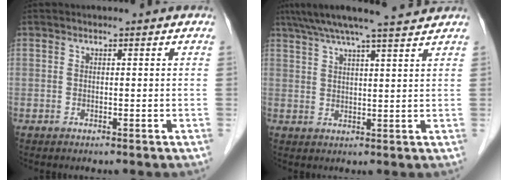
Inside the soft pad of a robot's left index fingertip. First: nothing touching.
{"total": 11.1, "force": [9.6, -0.2, 5.6], "torque": [-0.095, 0.022, 0.136]}